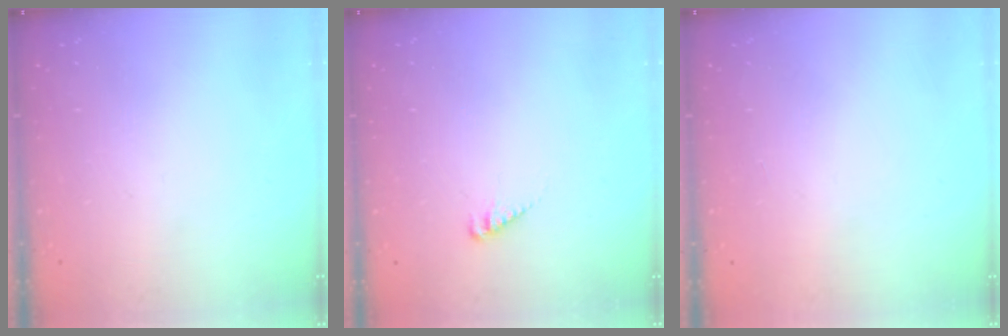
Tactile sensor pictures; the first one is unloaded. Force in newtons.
{"total": 3.0, "press": 3.0, "slide": 0.2}
{"total": 0.0}